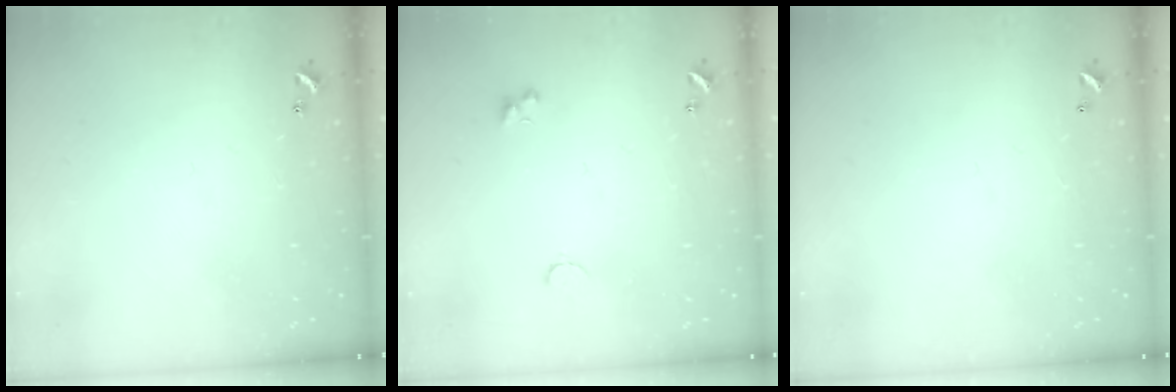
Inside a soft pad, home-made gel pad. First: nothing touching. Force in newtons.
{"total": 1.4, "press": 1.3, "slide": 0.5}
{"total": 2.8, "press": 2.8, "slide": 0.1}